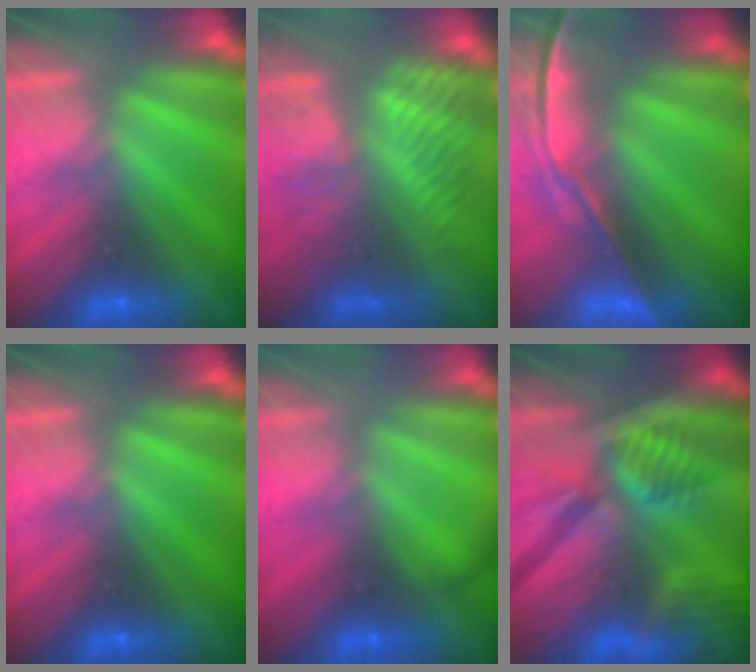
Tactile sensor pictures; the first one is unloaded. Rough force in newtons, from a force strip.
{"total": 3.4}
{"total": 7.8}
{"total": 0.0}
{"total": 2.1}
{"total": 8.8}